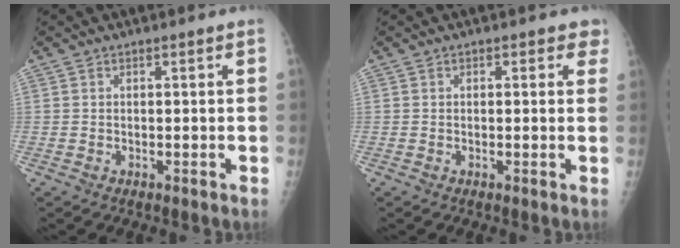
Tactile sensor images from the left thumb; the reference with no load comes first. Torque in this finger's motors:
{"motor_torque": [-0.06, 0.17, -0.18, -0.11, 0.05]}